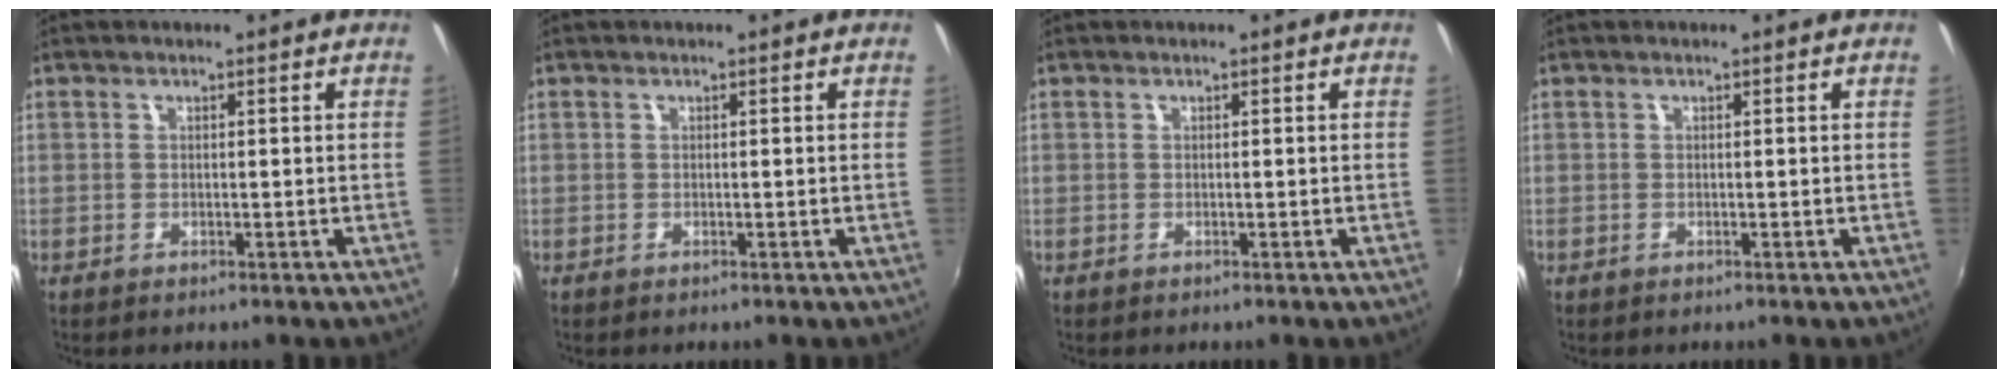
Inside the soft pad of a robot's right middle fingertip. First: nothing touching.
{"total": 0.0}
{"total": 0.0}
{"total": 0.0}